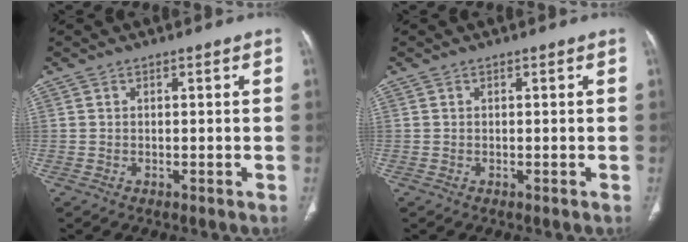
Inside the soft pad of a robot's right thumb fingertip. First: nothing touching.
{"total": 0.0}